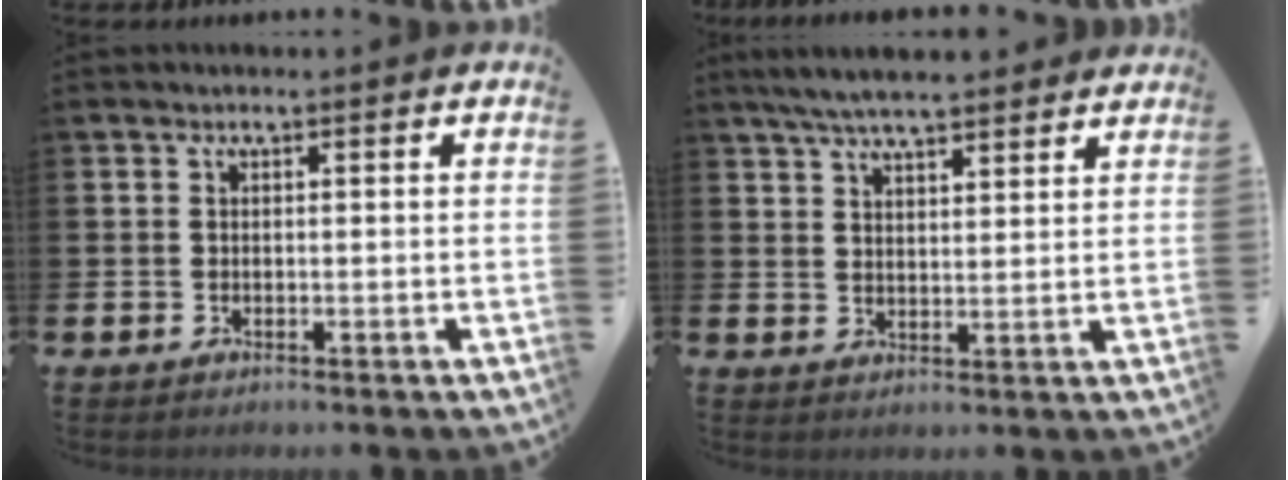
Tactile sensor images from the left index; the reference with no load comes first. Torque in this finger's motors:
{"motor_torque": [0.92, -1.22, 0.74, 0.21]}